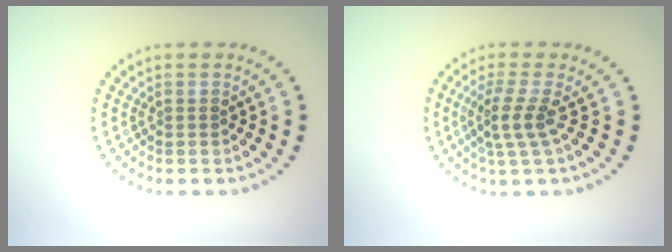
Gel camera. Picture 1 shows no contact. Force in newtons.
{"total": 2.5, "press": 1.8, "slide": 1.7}